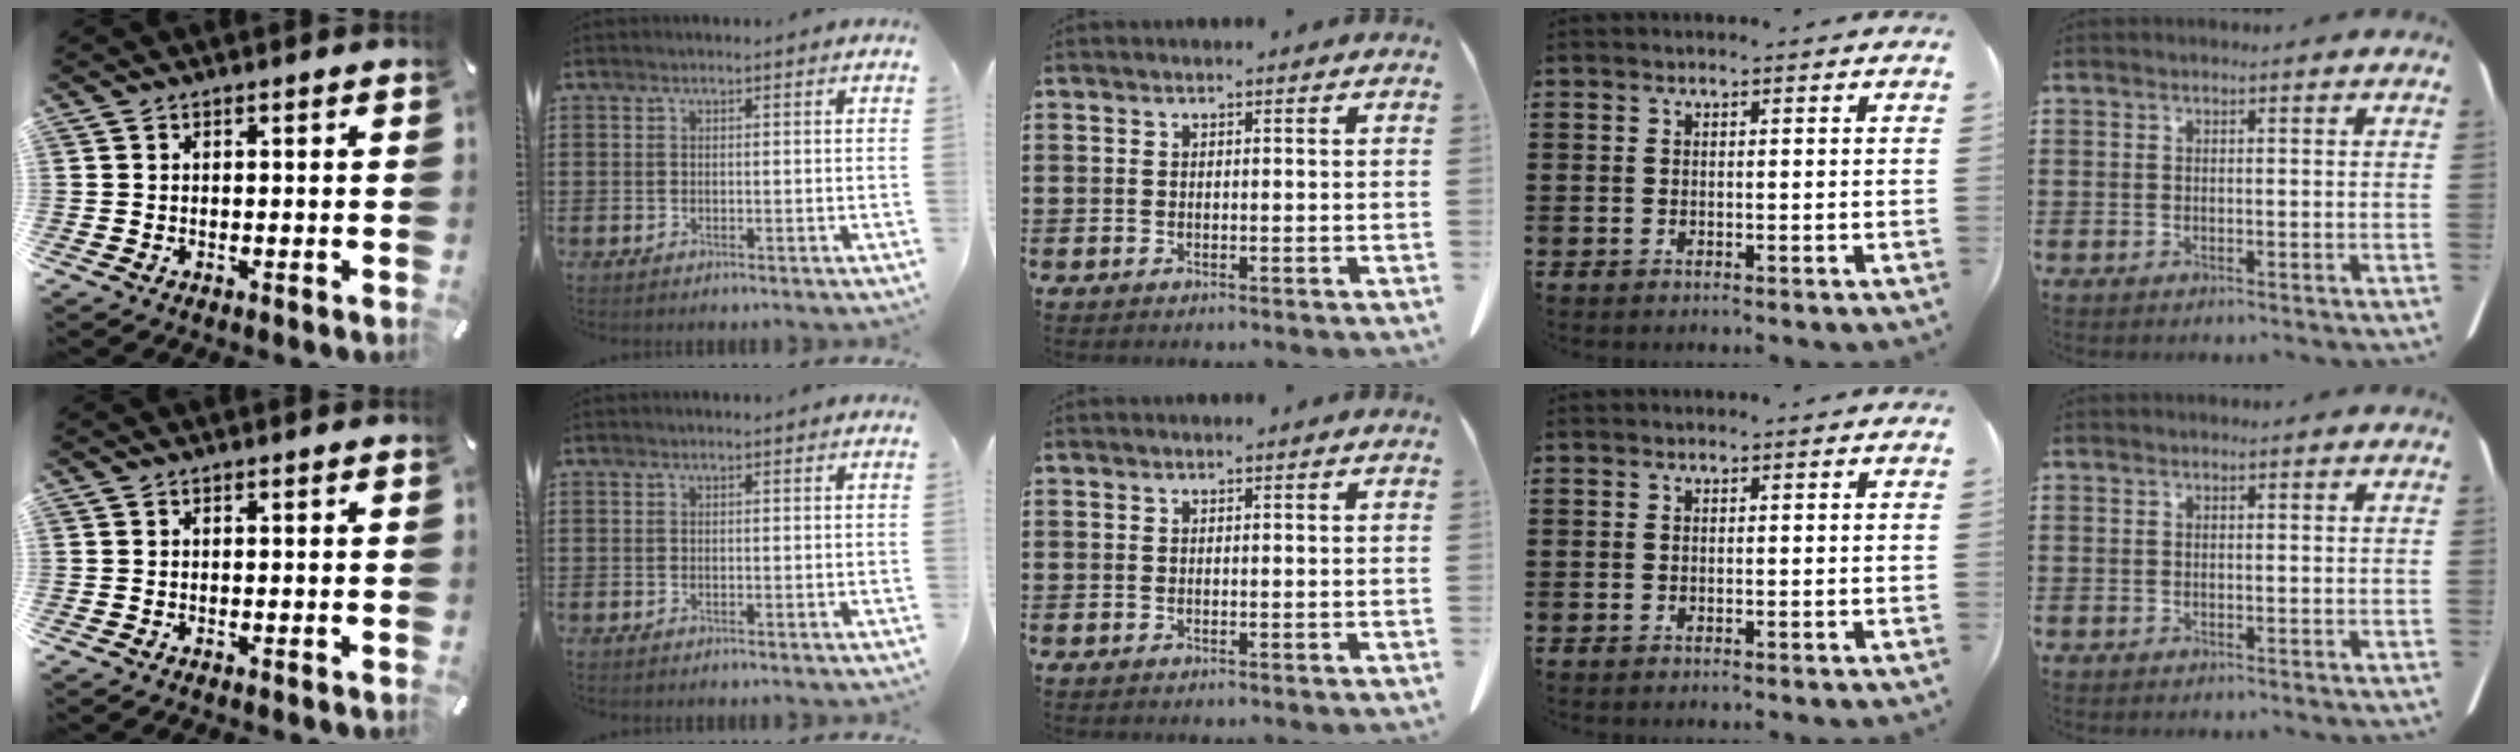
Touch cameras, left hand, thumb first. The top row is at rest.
{}